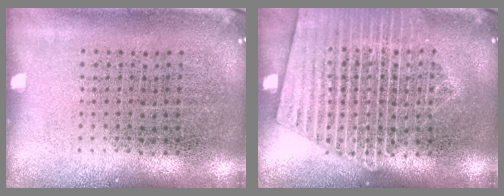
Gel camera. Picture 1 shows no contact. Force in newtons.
{"total": 2.1, "press": 2.1, "slide": 0.2}